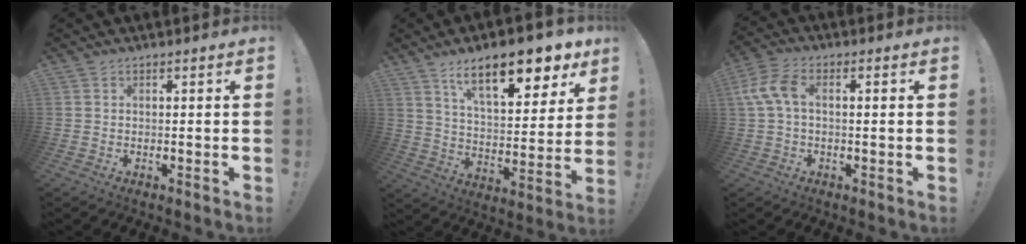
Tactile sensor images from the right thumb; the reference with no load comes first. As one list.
[{"total": 18.1, "force": [11.1, 6.4, 12.8], "torque": [-0.187, -0.070, 0.177]}, {"total": 7.5, "force": [0.4, 3.9, 6.4], "torque": [-0.136, 0.007, 0.009]}]